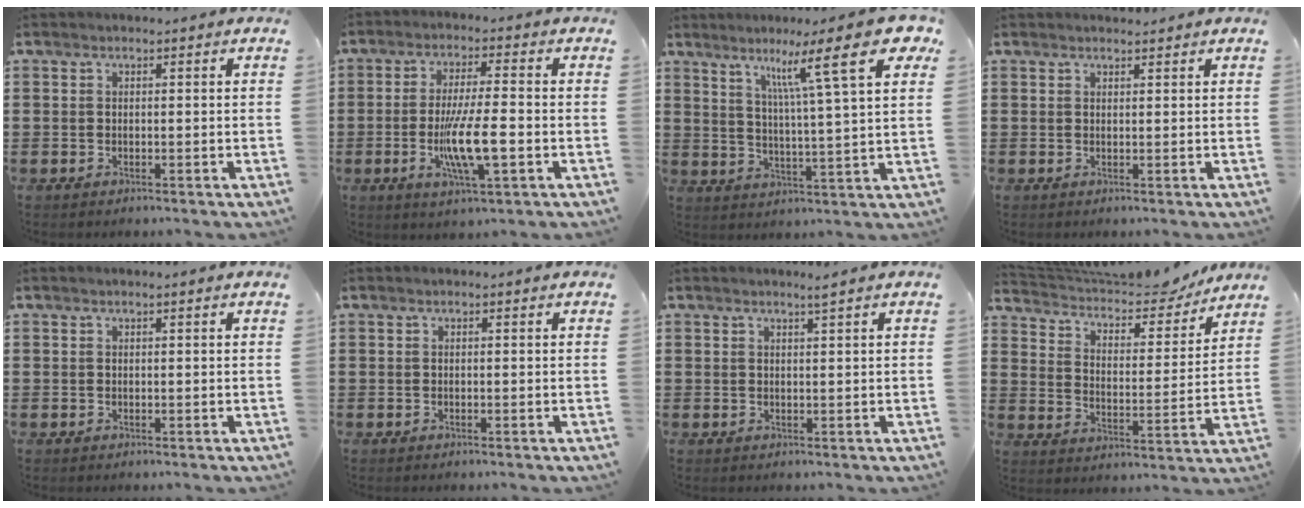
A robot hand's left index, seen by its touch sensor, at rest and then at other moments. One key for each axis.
{"total": 8.5, "fx": -2.1, "fy": 1.4, "fz": 8.2, "tx": -0.161, "ty": -0.012, "tz": -0.041}
{"total": 14.4, "fx": 8.3, "fy": 1.2, "fz": 11.7, "tx": -0.209, "ty": -0.023, "tz": 0.126}
{"total": 1.0, "fx": 1.0, "fy": 0.1, "fz": 0.0, "tx": -0.002, "ty": 0.000, "tz": 0.021}
{"total": 0.0}
{"total": 0.0}
{"total": 1.4, "fx": 1.1, "fy": -0.2, "fz": 0.8, "tx": -0.017, "ty": -0.002, "tz": 0.020}
{"total": 5.6, "fx": 5.1, "fy": 1.7, "fz": 1.3, "tx": -0.055, "ty": -0.033, "tz": 0.085}